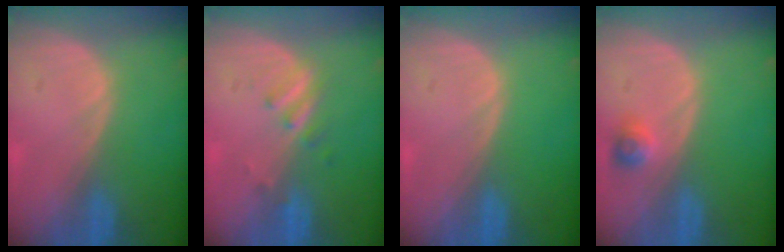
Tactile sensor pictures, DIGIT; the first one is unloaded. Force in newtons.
{"total": 2.8, "press": 2.6, "slide": 1.2}
{"total": 0.0}
{"total": 2.2, "press": 2.2, "slide": 0.2}